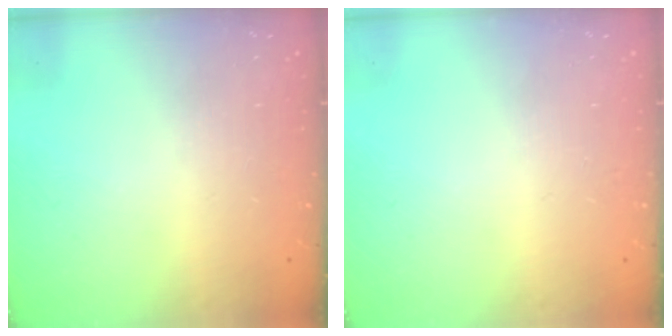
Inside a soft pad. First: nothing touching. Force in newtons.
{"total": 0.0}